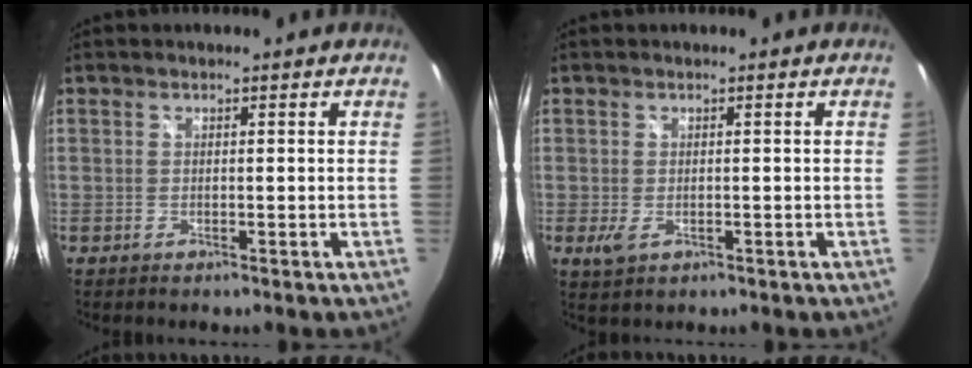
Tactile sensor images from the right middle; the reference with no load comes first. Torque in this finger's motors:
{"motor_torque": [1.45, -0.68, 0.58, 0.15]}